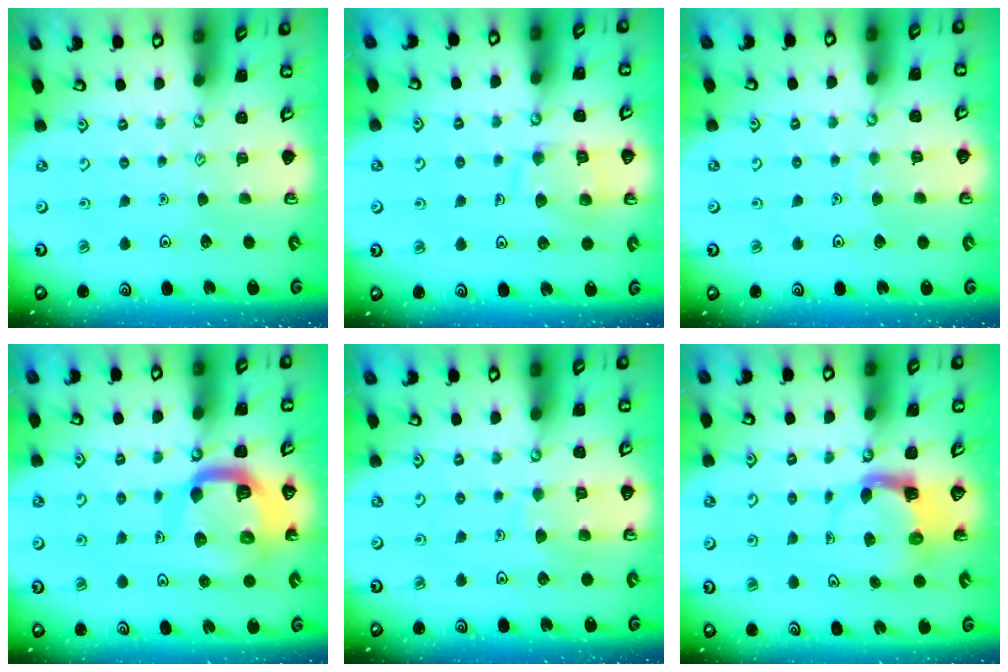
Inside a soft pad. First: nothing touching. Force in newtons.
{"total": 11.7, "press": 11.6, "slide": 1.3}
{"total": 2.8, "press": 2.8, "slide": 0.1}
{"total": 13.6, "press": 13.5, "slide": 1.6}
{"total": 7.3, "press": 7.2, "slide": 0.8}
{"total": 4.4, "press": 4.3, "slide": 0.9}